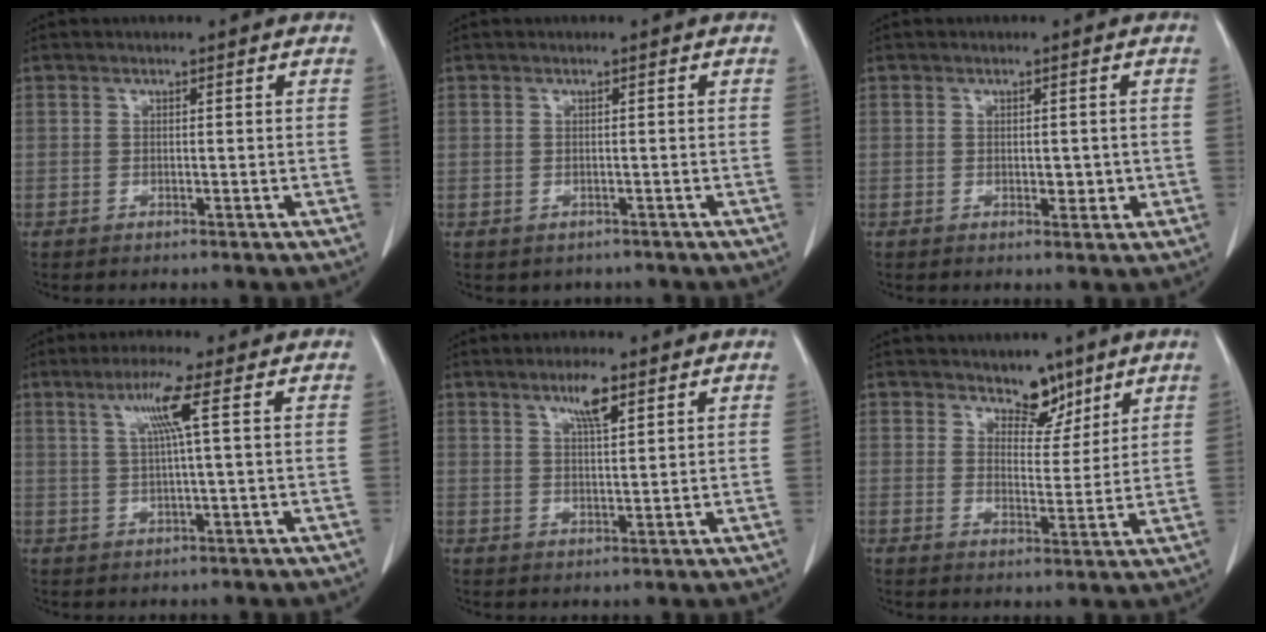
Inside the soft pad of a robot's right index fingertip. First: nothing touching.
{"total": 1.6, "force": [-0.8, 1.4, 0.1], "torque": [-0.004, 0.004, -0.008]}
{"total": 2.2, "force": [-0.2, 1.3, 1.7], "torque": [-0.018, -0.002, 0.002]}
{"total": 5.1, "force": [1.7, -1.1, 4.7], "torque": [-0.095, 0.005, 0.035]}
{"total": 4.3, "force": [2.6, 0.5, 3.4], "torque": [-0.062, 0.000, 0.045]}
{"total": 5.0, "force": [3.8, 2.6, 1.9], "torque": [-0.016, -0.007, 0.063]}